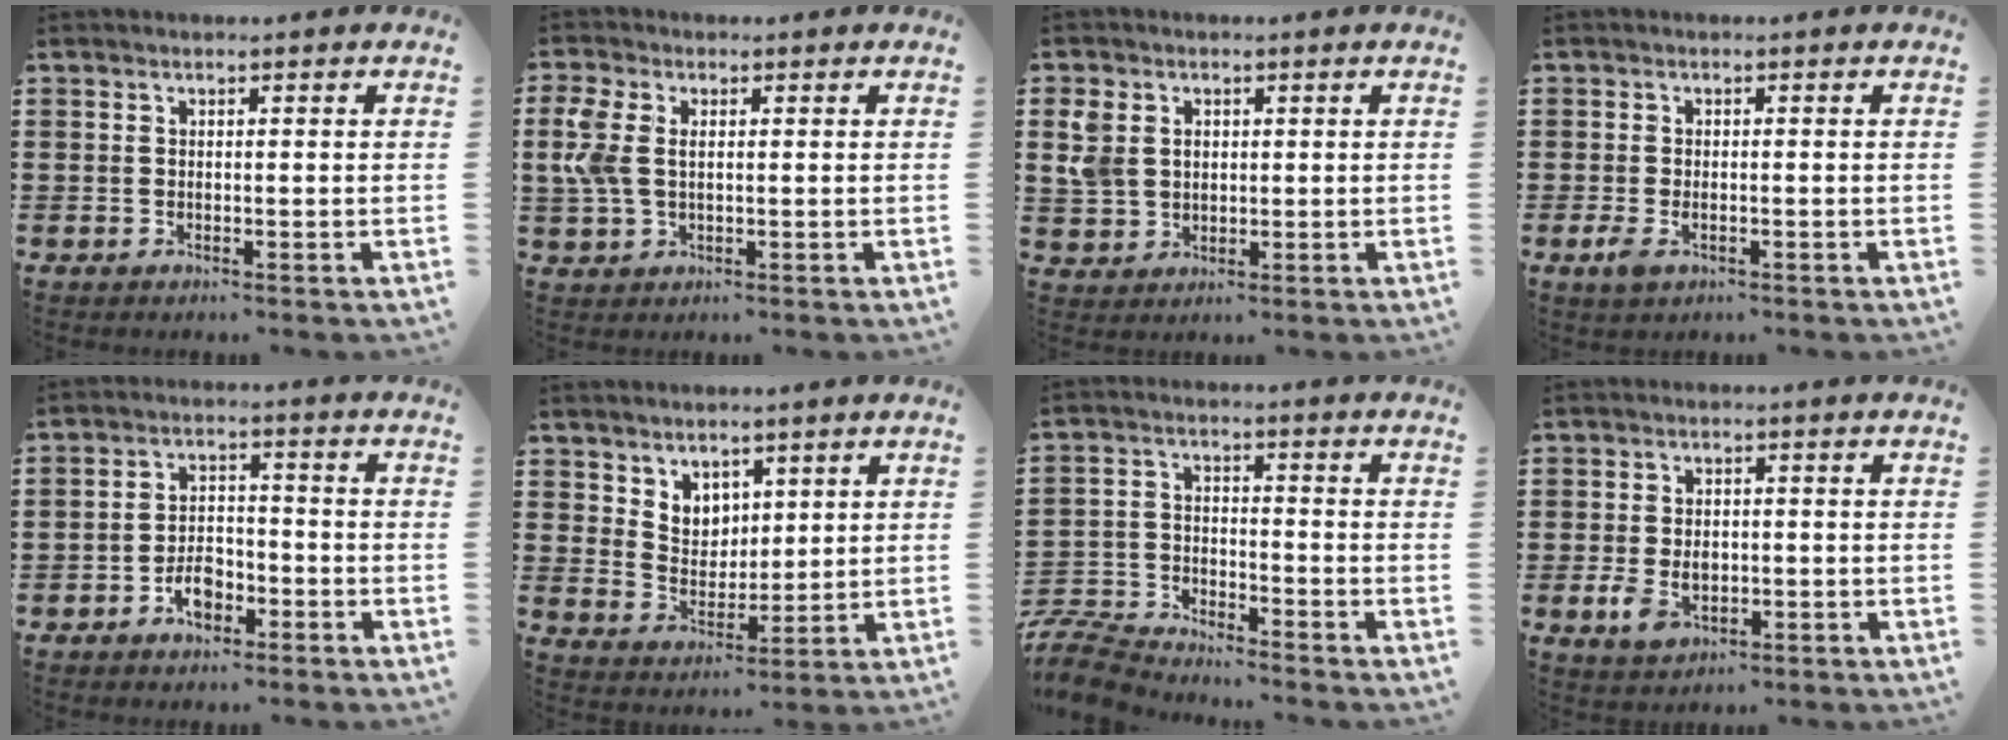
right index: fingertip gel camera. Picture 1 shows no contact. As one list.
[{"total": 5.3, "force": [0.8, 3.0, 4.2], "torque": [-0.116, -0.001, 0.006]}, {"total": 4.6, "force": [1.2, 3.9, 2.0], "torque": [-0.062, 0.013, 0.020]}, {"total": 1.7, "force": [-0.8, 0.9, 1.3], "torque": [-0.030, -0.005, -0.016]}, {"total": 4.5, "force": [-2.6, 2.6, 2.5], "torque": [-0.050, 0.004, -0.050]}, {"total": 5.1, "force": [3.6, 3.6, 0.4], "torque": [-0.028, 0.000, 0.068]}, {"total": 6.3, "force": [-6.2, 0.8, 0.8], "torque": [-0.036, 0.002, -0.128]}, {"total": 3.6, "force": [-0.8, 2.5, 2.6], "torque": [-0.056, 0.002, -0.015]}]